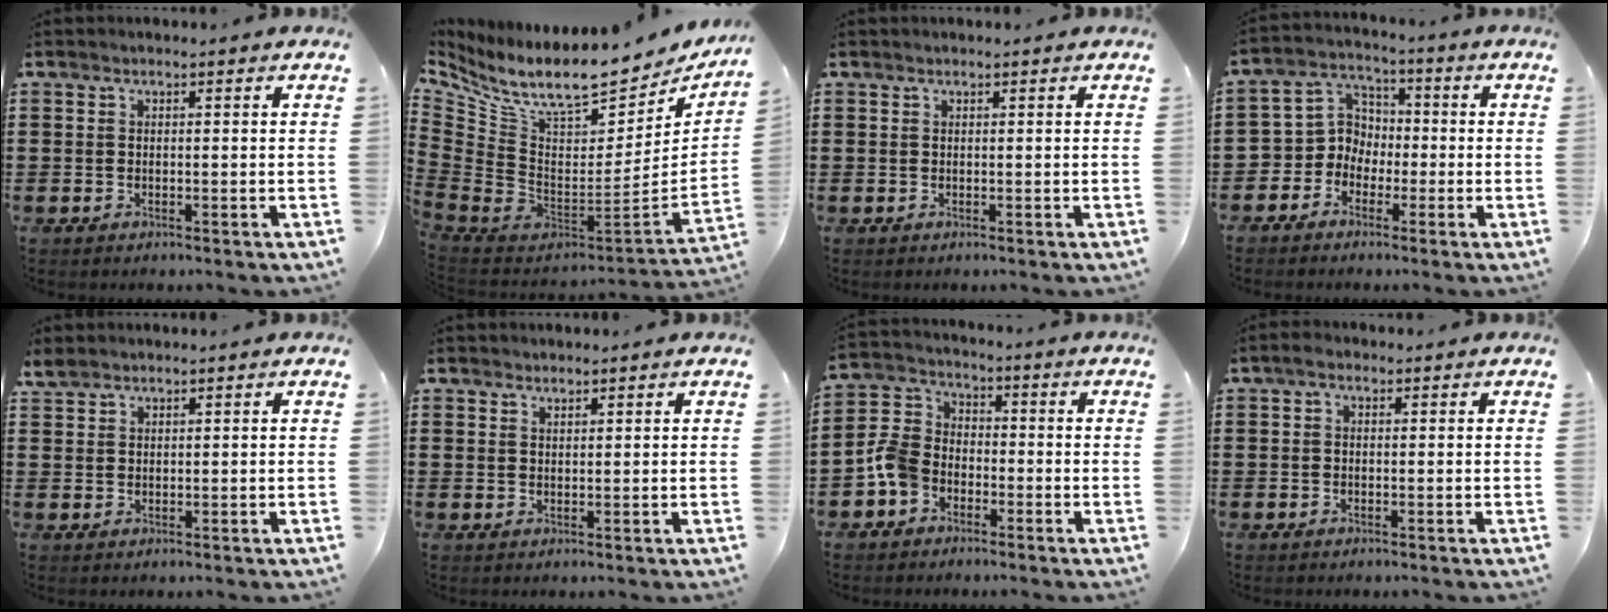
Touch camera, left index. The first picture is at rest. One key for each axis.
{"total": 10.2, "fx": 7.3, "fy": 2.6, "fz": 6.6, "tx": -0.152, "ty": -0.069, "tz": 0.126}
{"total": 0.0}
{"total": 5.7, "fx": -2.1, "fy": 5.2, "fz": 1.1, "tx": -0.053, "ty": 0.007, "tz": -0.048}
{"total": 2.0, "fx": 1.8, "fy": 0.7, "fz": 0.5, "tx": -0.015, "ty": 0.002, "tz": 0.037}
{"total": 1.4, "fx": 1.4, "fy": 0.3, "fz": 0.1, "tx": -0.004, "ty": 0.002, "tz": 0.027}
{"total": 6.3, "fx": -3.2, "fy": 4.5, "fz": 3.0, "tx": -0.099, "ty": 0.008, "tz": -0.071}
{"total": 1.1, "fx": -0.2, "fy": 0.7, "fz": 0.8, "tx": -0.018, "ty": 0.004, "tz": -0.005}